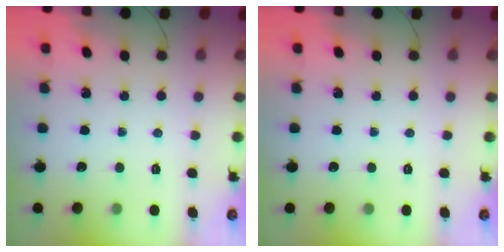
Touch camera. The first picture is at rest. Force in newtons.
{"total": 0.0}